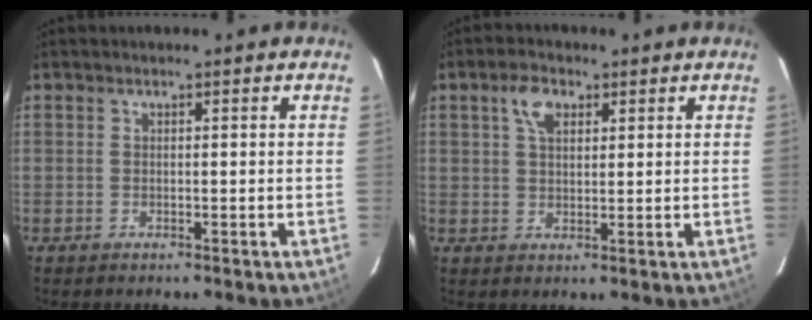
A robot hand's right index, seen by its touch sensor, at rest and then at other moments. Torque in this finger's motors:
{"motor_torque": [0.17, 0.02, 0.12, 0.06]}